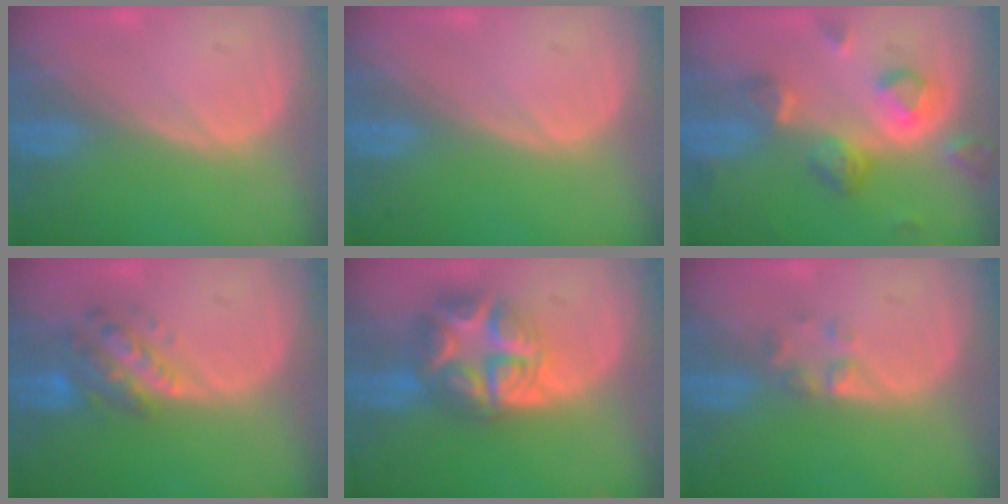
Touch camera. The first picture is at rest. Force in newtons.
{"total": 0.0}
{"total": 8.2, "press": 7.3, "slide": 3.7}
{"total": 5.7, "press": 5.5, "slide": 1.4}
{"total": 8.9, "press": 8.9, "slide": 0.5}
{"total": 2.0, "press": 2.0, "slide": 0.2}